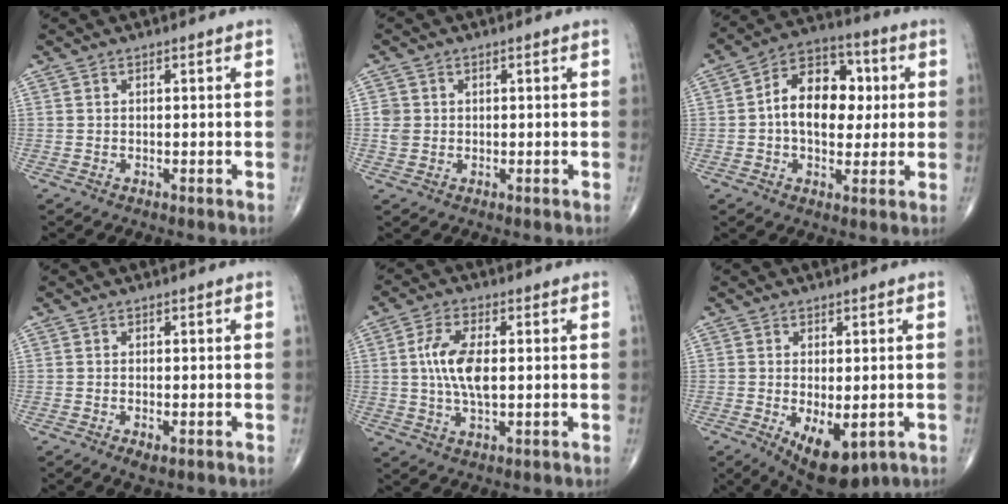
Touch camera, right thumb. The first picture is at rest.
{"total": 2.6, "force": [0.2, 2.4, 1.0], "torque": [-0.007, 0.002, 0.007]}
{"total": 14.2, "force": [1.1, 9.4, 10.5], "torque": [-0.123, 0.022, 0.006]}
{"total": 2.0, "force": [-0.8, 0.7, 1.6], "torque": [-0.030, -0.004, -0.013]}
{"total": 8.8, "force": [0.7, 3.8, 7.9], "torque": [-0.164, -0.002, 0.012]}
{"total": 10.0, "force": [-3.3, 4.7, 8.1], "torque": [-0.116, -0.012, -0.035]}